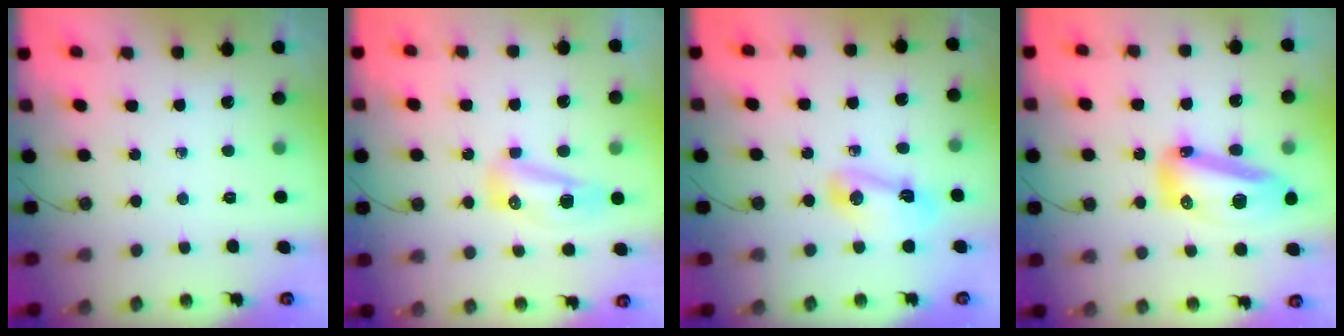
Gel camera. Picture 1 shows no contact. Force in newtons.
{"total": 8.4, "press": 8.3, "slide": 1.2}
{"total": 6.1, "press": 6.1, "slide": 0.4}
{"total": 15.4, "press": 15.2, "slide": 2.1}